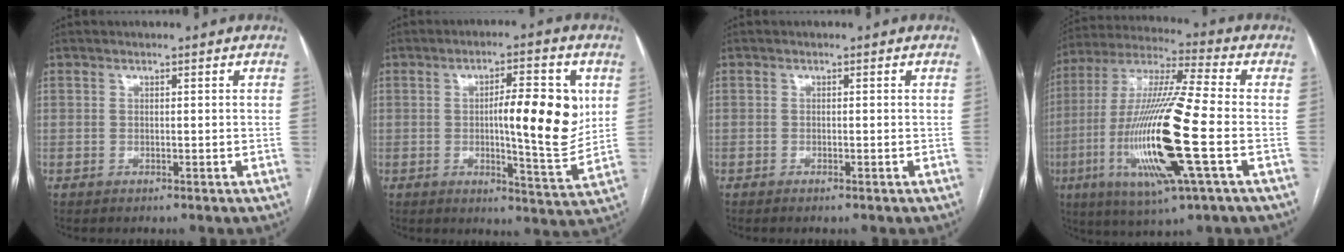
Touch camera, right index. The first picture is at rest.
{"total": 12.2, "force": [1.6, 2.2, 11.9], "torque": [-0.165, 0.002, 0.024]}
{"total": 0.5, "force": [-0.2, 0.1, 0.5], "torque": [-0.009, 0.000, -0.002]}
{"total": 20.4, "force": [-4.9, 1.1, 19.8], "torque": [-0.420, -0.022, -0.094]}